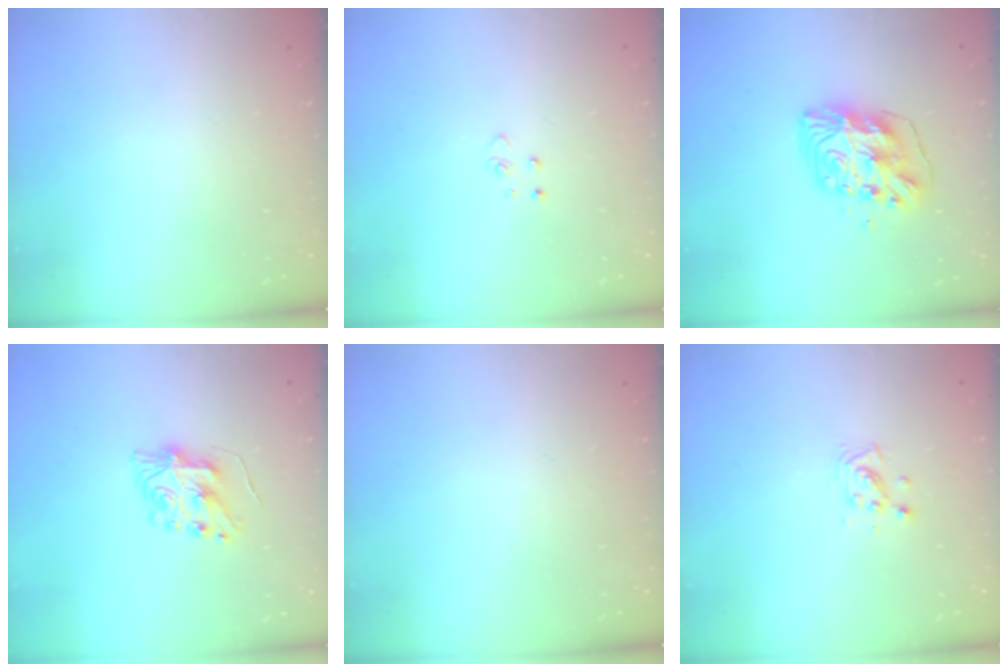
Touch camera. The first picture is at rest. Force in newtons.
{"total": 2.6, "press": 2.6, "slide": 0.3}
{"total": 10.1, "press": 10.0, "slide": 1.2}
{"total": 8.2, "press": 8.2, "slide": 0.7}
{"total": 0.0}
{"total": 5.1, "press": 4.9, "slide": 1.3}